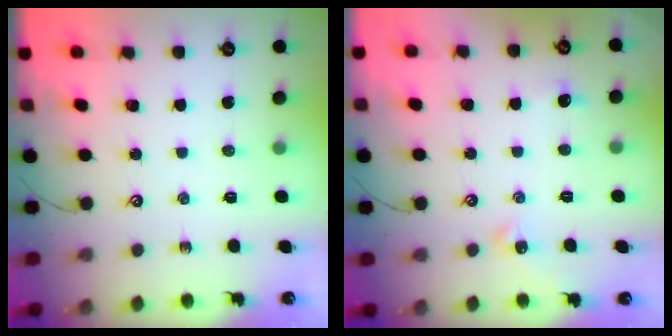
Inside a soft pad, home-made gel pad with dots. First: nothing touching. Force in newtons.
{"total": 1.1, "press": 1.0, "slide": 0.4}